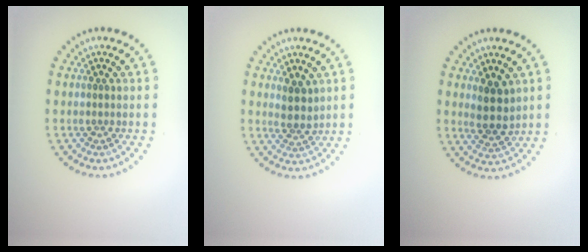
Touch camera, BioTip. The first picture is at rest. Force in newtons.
{"total": 2.2, "press": 1.9, "slide": 1.1}
{"total": 2.8, "press": 2.5, "slide": 1.3}